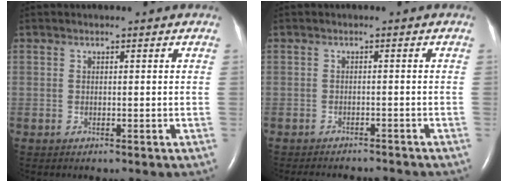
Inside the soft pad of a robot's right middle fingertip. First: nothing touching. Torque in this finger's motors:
{"motor_torque": [0.04, -0.04, 0.00, 0.03]}